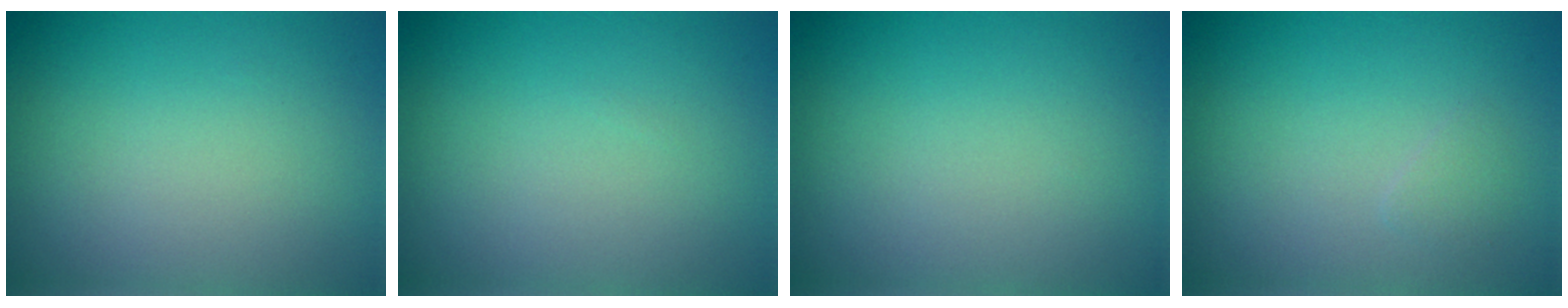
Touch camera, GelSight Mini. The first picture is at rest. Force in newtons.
{"total": 0.0}
{"total": 0.0}
{"total": 0.7, "press": 0.7, "slide": 0.1}